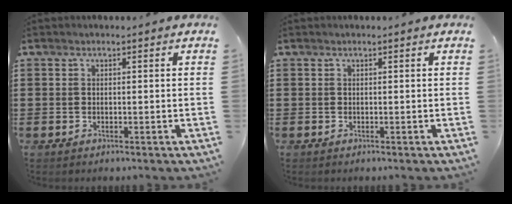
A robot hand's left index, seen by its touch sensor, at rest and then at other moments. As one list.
[{"total": 0.0}]